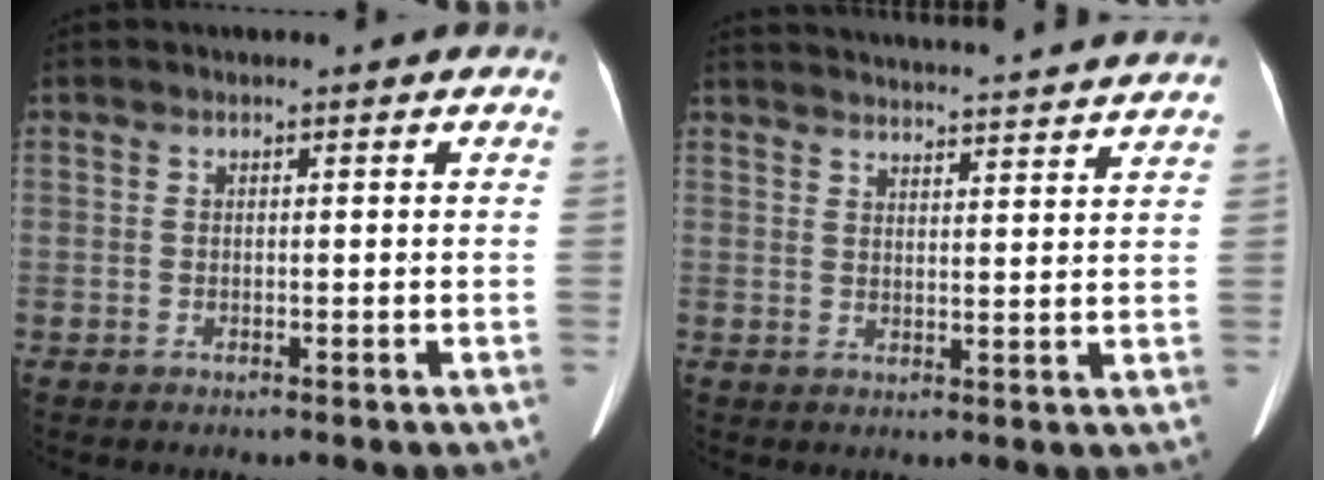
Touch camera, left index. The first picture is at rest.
{"total": 20.9, "force": [20.1, 0.2, 5.9], "torque": [-0.091, -0.005, 0.258]}